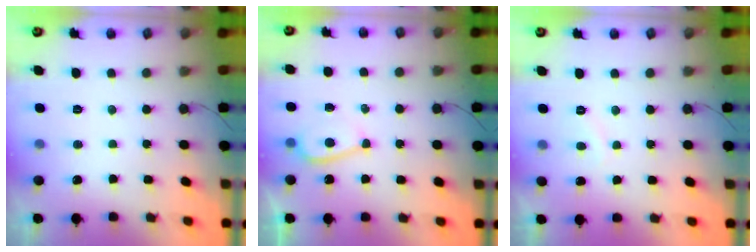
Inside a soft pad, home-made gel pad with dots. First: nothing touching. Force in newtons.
{"total": 5.5, "press": 5.3, "slide": 1.5}
{"total": 1.2, "press": 1.1, "slide": 0.5}